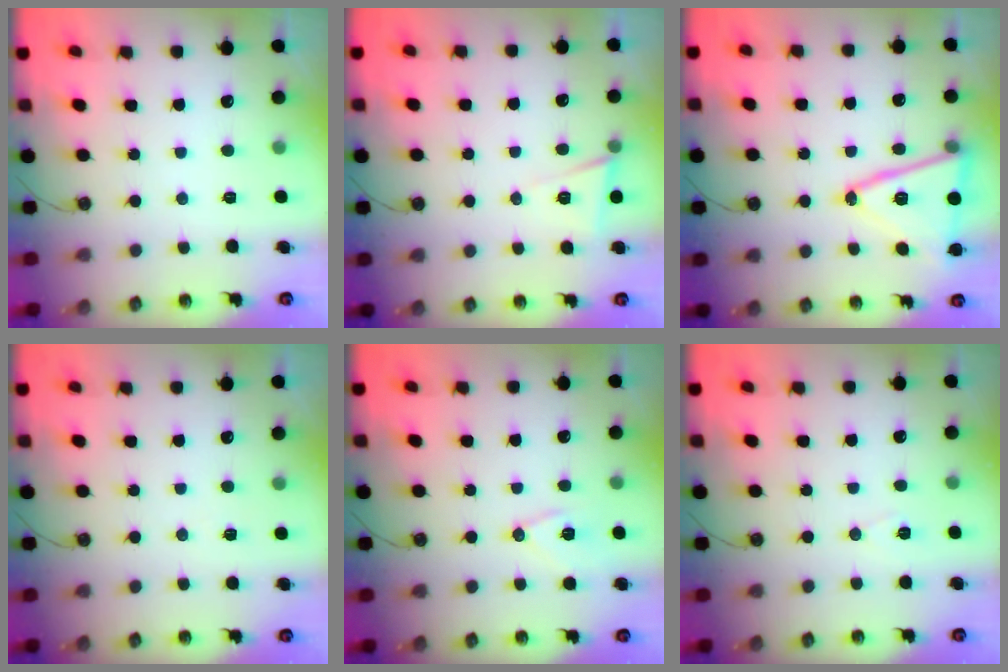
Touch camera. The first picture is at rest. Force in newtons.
{"total": 5.7, "press": 4.1, "slide": 4.0}
{"total": 16.2, "press": 15.9, "slide": 3.3}
{"total": 3.6, "press": 3.2, "slide": 1.6}
{"total": 9.0, "press": 8.6, "slide": 2.7}
{"total": 5.3, "press": 3.0, "slide": 4.4}